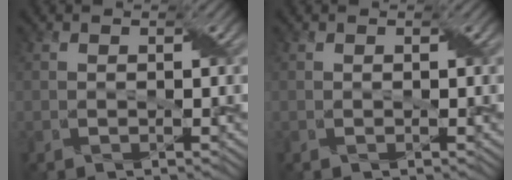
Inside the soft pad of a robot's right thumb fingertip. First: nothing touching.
{"total": 0.0}